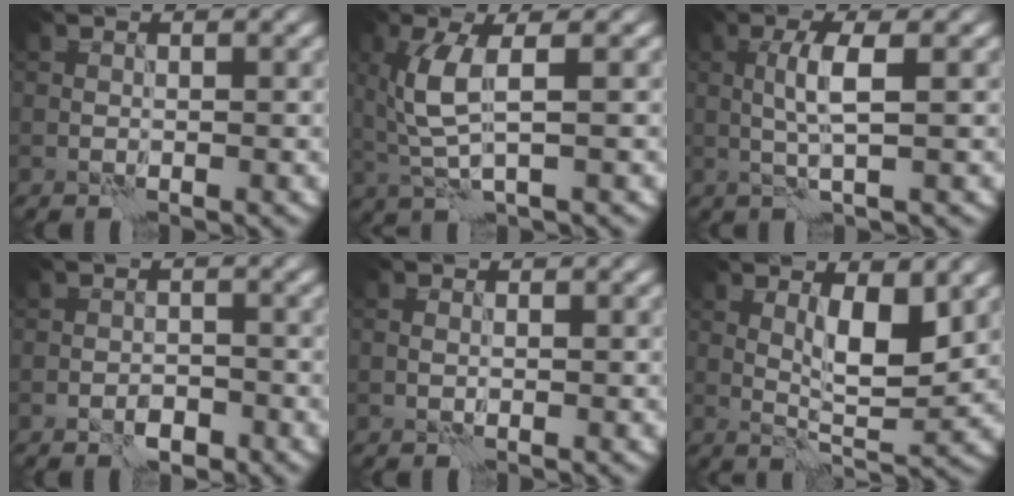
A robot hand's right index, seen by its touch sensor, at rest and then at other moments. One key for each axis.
{"total": 4.5, "fx": 0.8, "fy": 1.3, "fz": 4.3, "tx": -0.103, "ty": -0.001, "tz": 0.017}
{"total": 3.2, "fx": 0.3, "fy": 0.4, "fz": 3.1, "tx": -0.065, "ty": 0.005, "tz": 0.004}
{"total": 2.1, "fx": -1.4, "fy": 1.1, "fz": 1.1, "tx": -0.012, "ty": 0.005, "tz": -0.026}
{"total": 0.6, "fx": 0.0, "fy": 0.5, "fz": 0.4, "tx": -0.007, "ty": 0.000, "tz": -0.001}
{"total": 4.6, "fx": 1.5, "fy": 1.2, "fz": 4.2, "tx": -0.077, "ty": -0.004, "tz": 0.029}